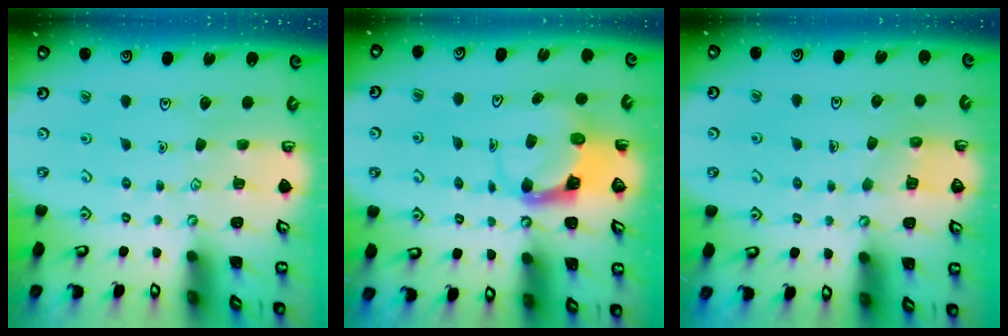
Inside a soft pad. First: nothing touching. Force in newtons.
{"total": 3.9, "press": 3.9, "slide": 0.5}
{"total": 4.0, "press": 4.0, "slide": 0.4}